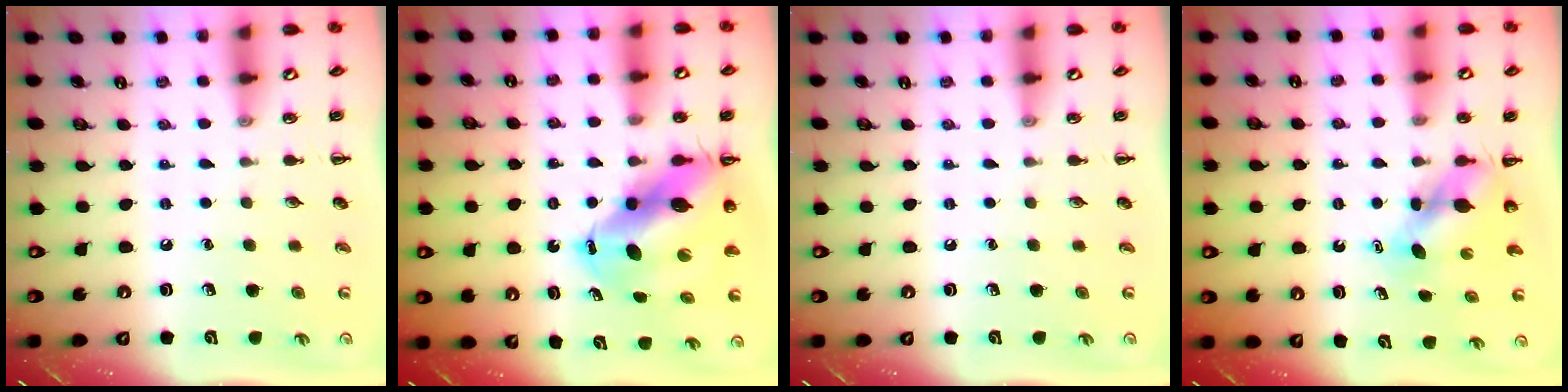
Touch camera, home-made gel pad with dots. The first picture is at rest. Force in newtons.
{"total": 13.2, "press": 12.6, "slide": 3.7}
{"total": 0.0}
{"total": 5.1, "press": 5.1, "slide": 0.6}